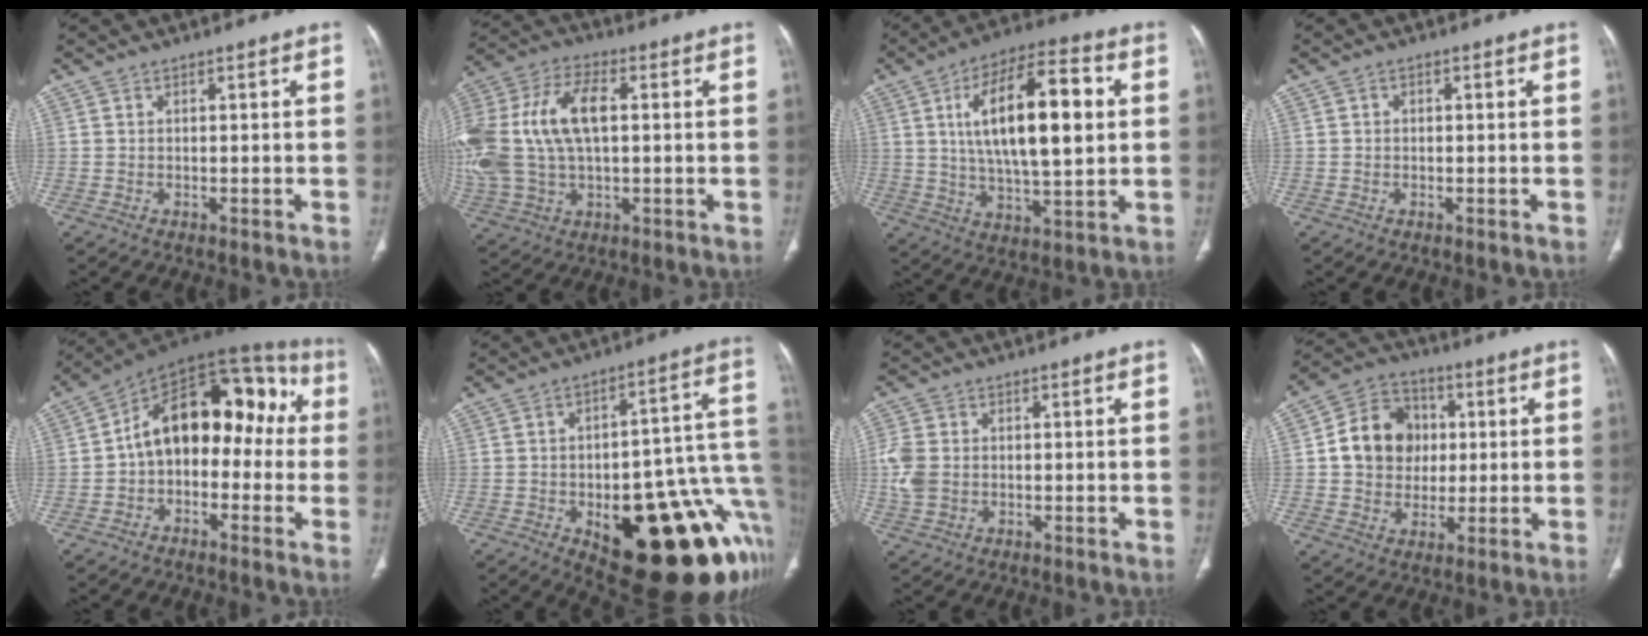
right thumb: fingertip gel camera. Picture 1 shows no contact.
{"total": 22.7, "force": [2.4, 13.1, 18.4], "torque": [-0.434, 0.022, 0.048]}
{"total": 20.0, "force": [3.7, 7.6, 18.1], "torque": [-0.291, 0.008, 0.059]}
{"total": 0.6, "force": [0.0, 0.5, 0.3], "torque": [-0.003, 0.002, -0.004]}
{"total": 18.4, "force": [0.1, 11.6, 14.2], "torque": [-0.160, 0.064, -0.014]}
{"total": 29.3, "force": [-10.0, 12.0, 24.8], "torque": [-0.233, 0.054, -0.119]}
{"total": 5.4, "force": [-0.3, 4.1, 3.4], "torque": [-0.087, 0.006, -0.004]}
{"total": 12.9, "force": [1.4, 11.1, 6.4], "torque": [-0.078, 0.014, 0.021]}